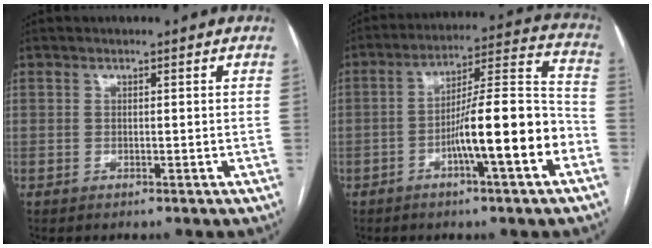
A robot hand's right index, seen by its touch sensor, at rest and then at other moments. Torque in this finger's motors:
{"motor_torque": [2.06, -0.08, 1.03, 0.21]}